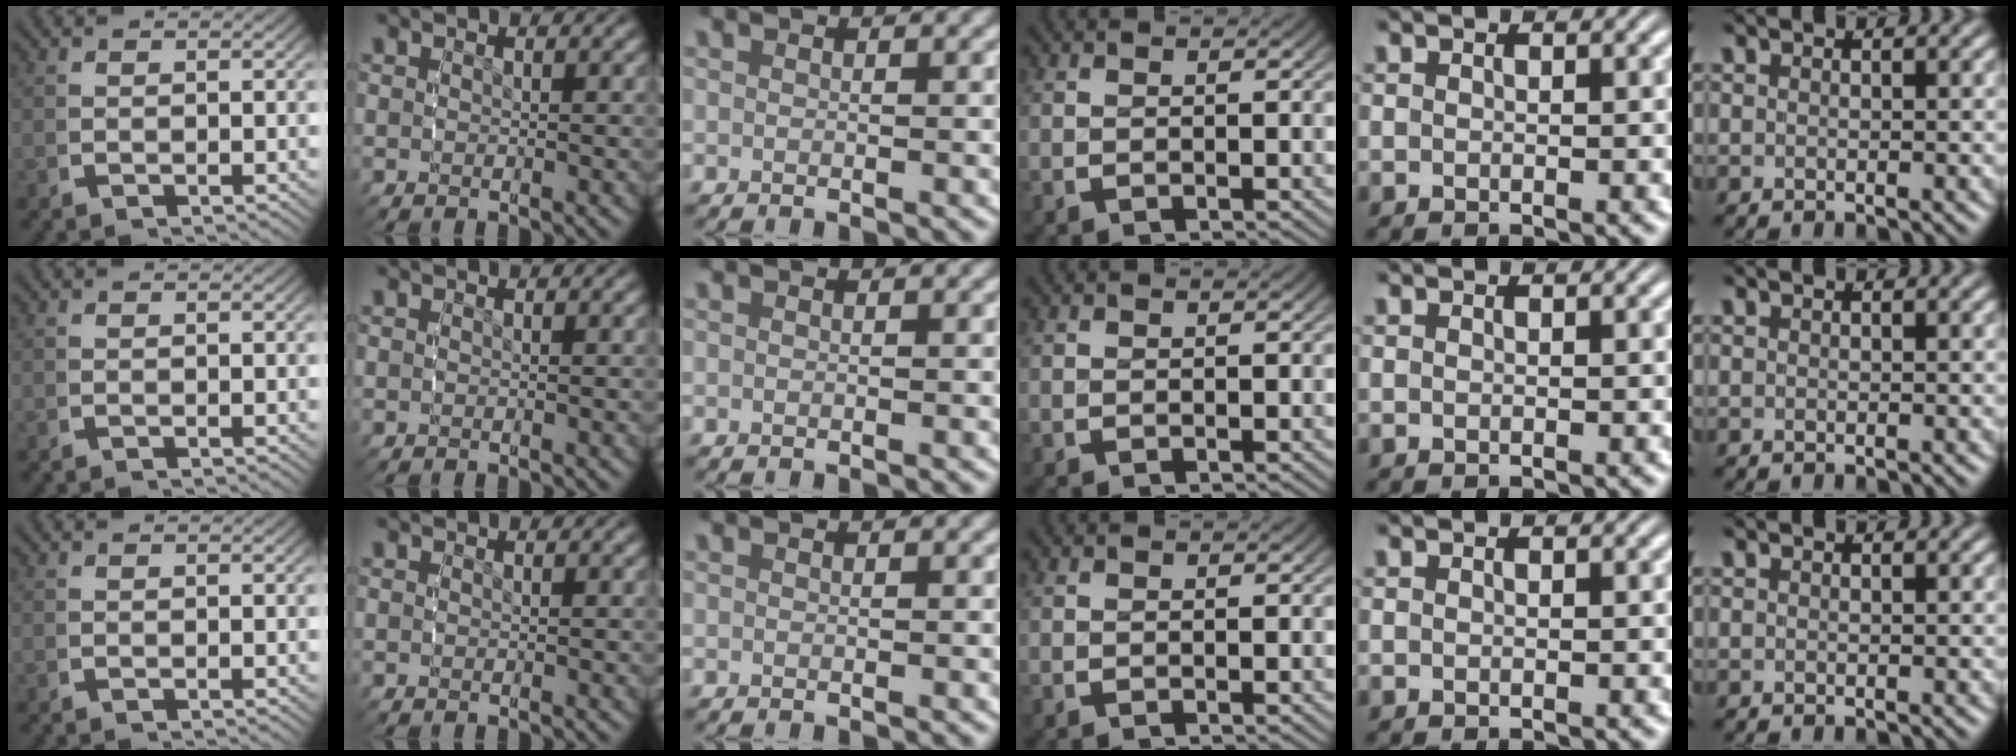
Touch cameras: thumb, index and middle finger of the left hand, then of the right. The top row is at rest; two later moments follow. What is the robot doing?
{"motion": "grasp_and_lifting", "object": "ethernet cable"}